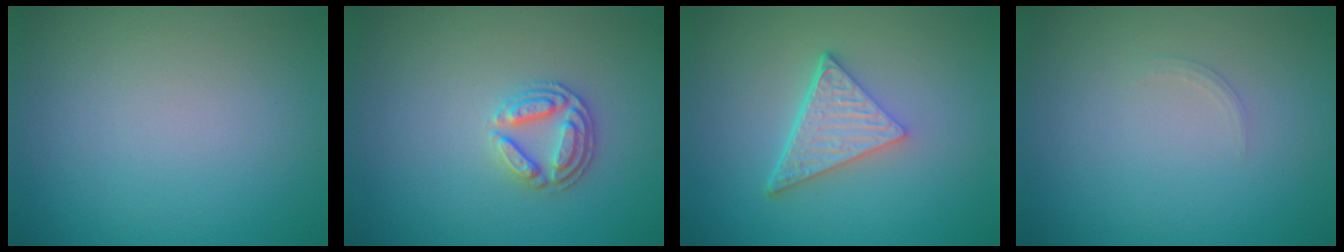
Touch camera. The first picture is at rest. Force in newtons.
{"total": 2.7, "press": 2.6, "slide": 0.9}
{"total": 4.7, "press": 3.4, "slide": 3.3}
{"total": 0.7, "press": 0.7, "slide": 0.1}